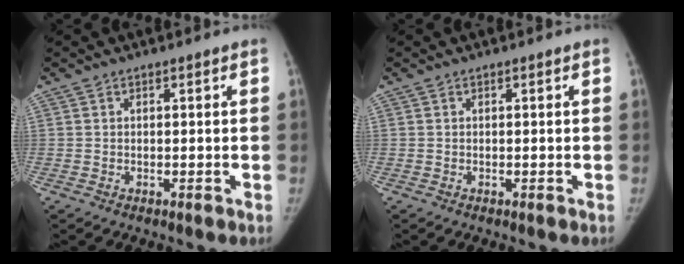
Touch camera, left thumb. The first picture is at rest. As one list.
[{"total": 0.0}]